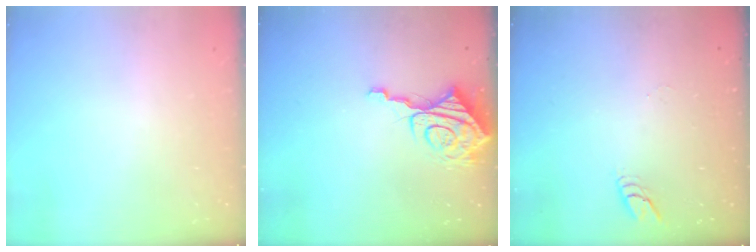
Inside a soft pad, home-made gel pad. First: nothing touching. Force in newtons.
{"total": 10.4, "press": 10.3, "slide": 1.0}
{"total": 4.4, "press": 4.3, "slide": 0.4}